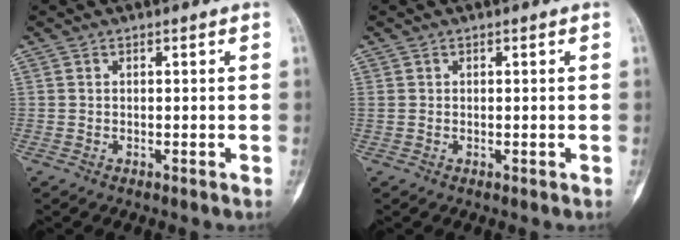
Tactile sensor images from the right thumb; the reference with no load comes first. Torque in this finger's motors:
{"motor_torque": [-0.55, 0.96, 1.02, 0.09, 0.09]}